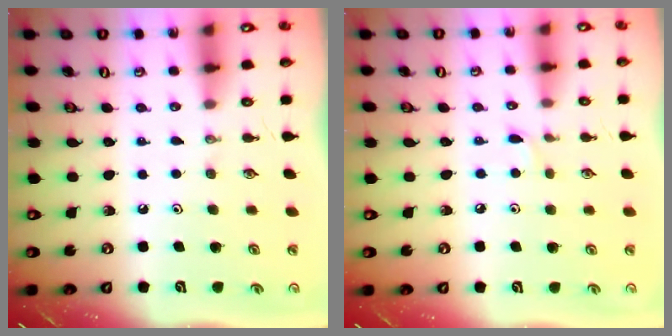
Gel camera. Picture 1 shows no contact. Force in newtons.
{"total": 2.4, "press": 2.4, "slide": 0.4}